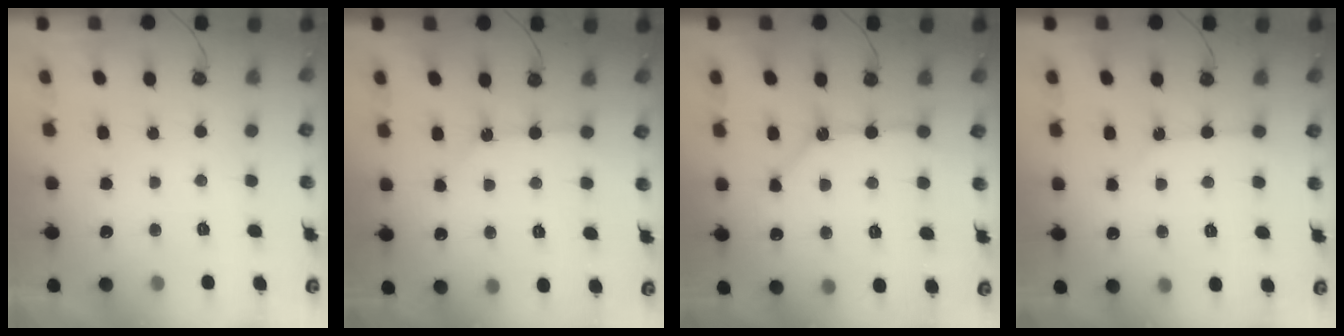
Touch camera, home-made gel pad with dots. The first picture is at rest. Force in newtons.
{"total": 7.5, "press": 7.5, "slide": 0.8}
{"total": 10.5, "press": 10.5, "slide": 1.2}
{"total": 2.5, "press": 2.5, "slide": 0.4}